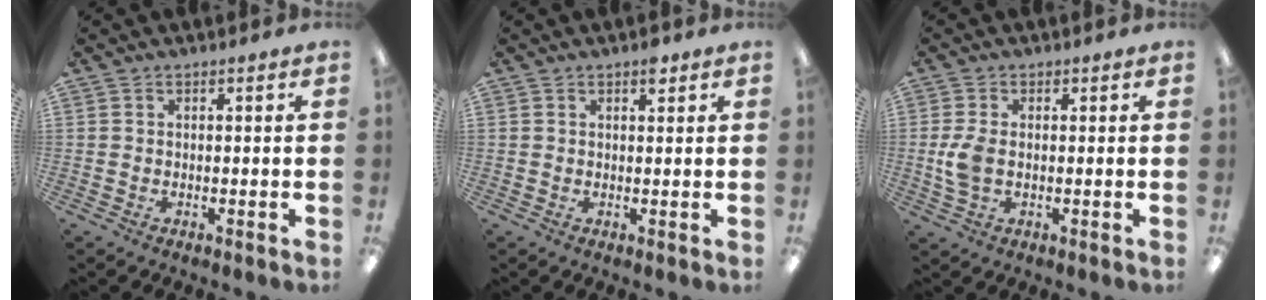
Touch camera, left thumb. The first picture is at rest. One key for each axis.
{"total": 2.1, "fx": 1.4, "fy": 0.8, "fz": 1.3, "tx": -0.005, "ty": -0.009, "tz": 0.020}
{"total": 5.9, "fx": -0.2, "fy": 3.7, "fz": 4.6, "tx": -0.100, "ty": -0.003, "tz": -0.009}